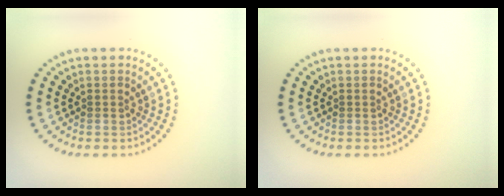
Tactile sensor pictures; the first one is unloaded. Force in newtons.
{"total": 0.0}